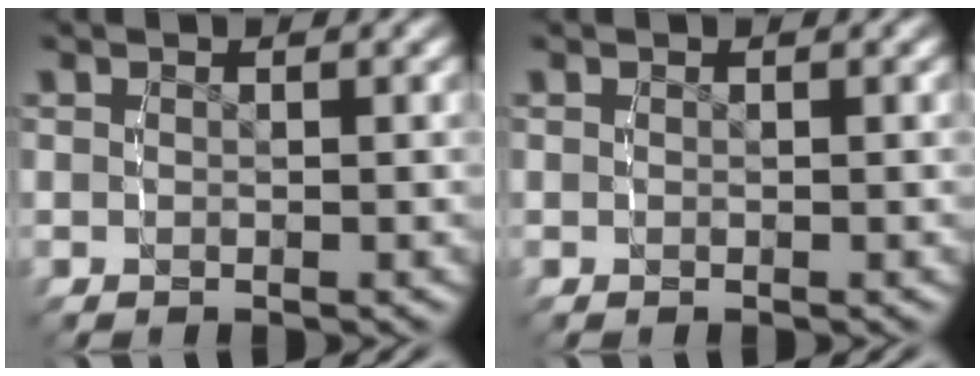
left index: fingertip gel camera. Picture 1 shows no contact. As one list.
[{"total": 0.0}]